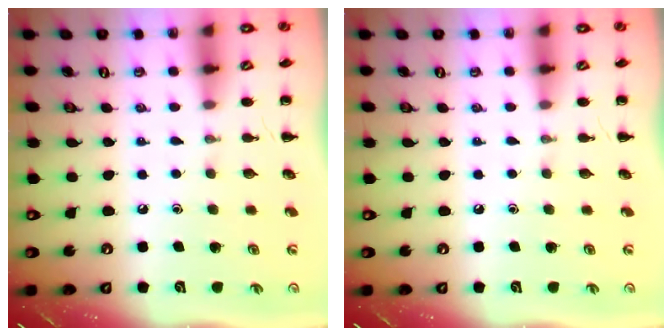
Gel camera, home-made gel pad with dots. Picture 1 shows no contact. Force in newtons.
{"total": 0.0}